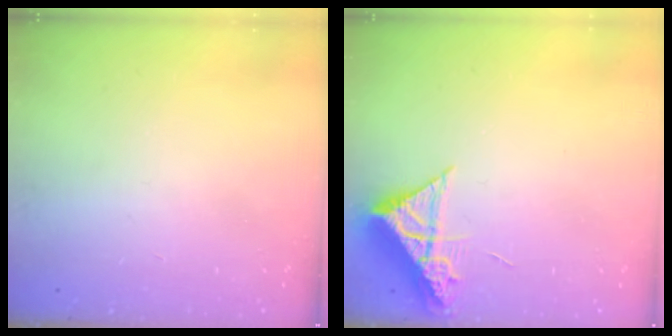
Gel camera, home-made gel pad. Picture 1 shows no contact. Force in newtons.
{"total": 8.4, "press": 8.4, "slide": 0.8}